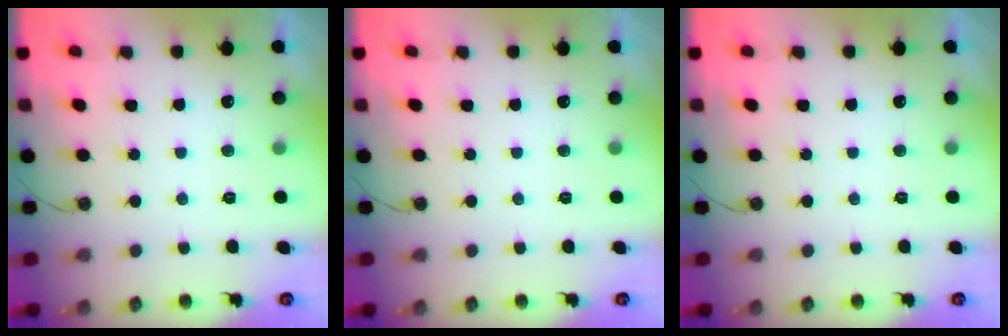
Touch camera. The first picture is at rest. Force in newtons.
{"total": 0.0}
{"total": 0.0}